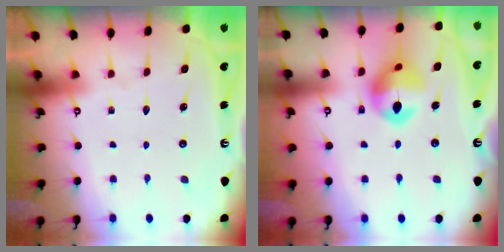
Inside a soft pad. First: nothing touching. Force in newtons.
{"total": 13.2, "press": 13.1, "slide": 1.6}